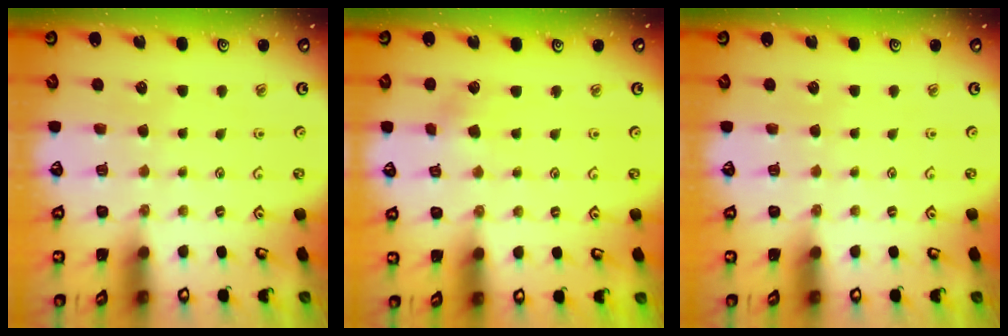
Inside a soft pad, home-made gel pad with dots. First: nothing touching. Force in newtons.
{"total": 2.4, "press": 2.3, "slide": 0.4}
{"total": 0.0}